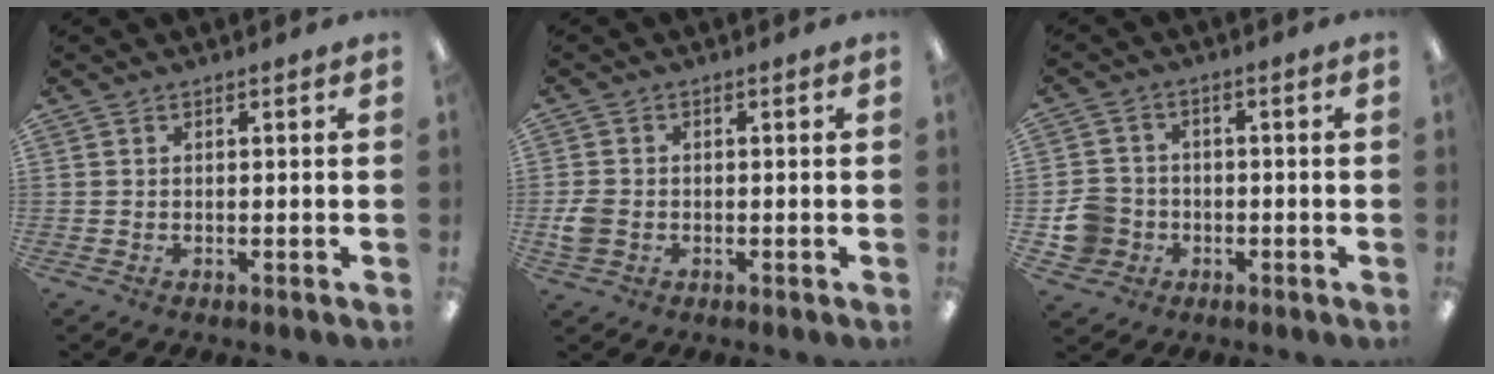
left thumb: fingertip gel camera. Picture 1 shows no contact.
{"total": 4.2, "force": [-0.9, 3.4, 2.2], "torque": [-0.035, 0.003, -0.016]}
{"total": 7.8, "force": [-2.1, 7.1, 2.3], "torque": [-0.064, 0.018, -0.035]}